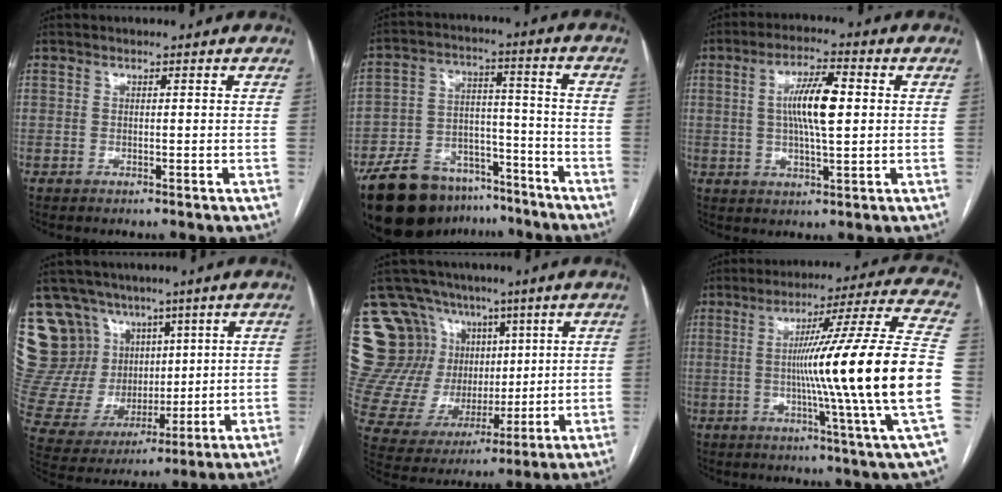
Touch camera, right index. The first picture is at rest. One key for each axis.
{"total": 16.7, "fx": -12.6, "fy": 8.5, "fz": 7.0, "tx": -0.112, "ty": 0.037, "tz": -0.202}
{"total": 8.7, "fx": 1.2, "fy": 1.5, "fz": 8.5, "tx": -0.157, "ty": 0.009, "tz": 0.021}
{"total": 19.0, "fx": 10.5, "fy": 14.5, "fz": 6.2, "tx": -0.148, "ty": 0.062, "tz": 0.220}
{"total": 21.7, "fx": 9.7, "fy": 17.5, "fz": 8.2, "tx": -0.182, "ty": 0.082, "tz": 0.205}
{"total": 23.7, "fx": -2.5, "fy": -2.8, "fz": 23.4, "tx": -0.308, "ty": -0.006, "tz": -0.060}